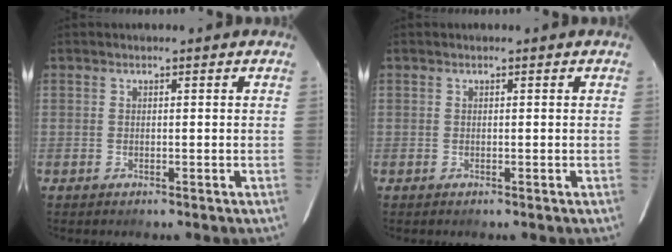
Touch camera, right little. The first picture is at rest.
{"total": 0.0}